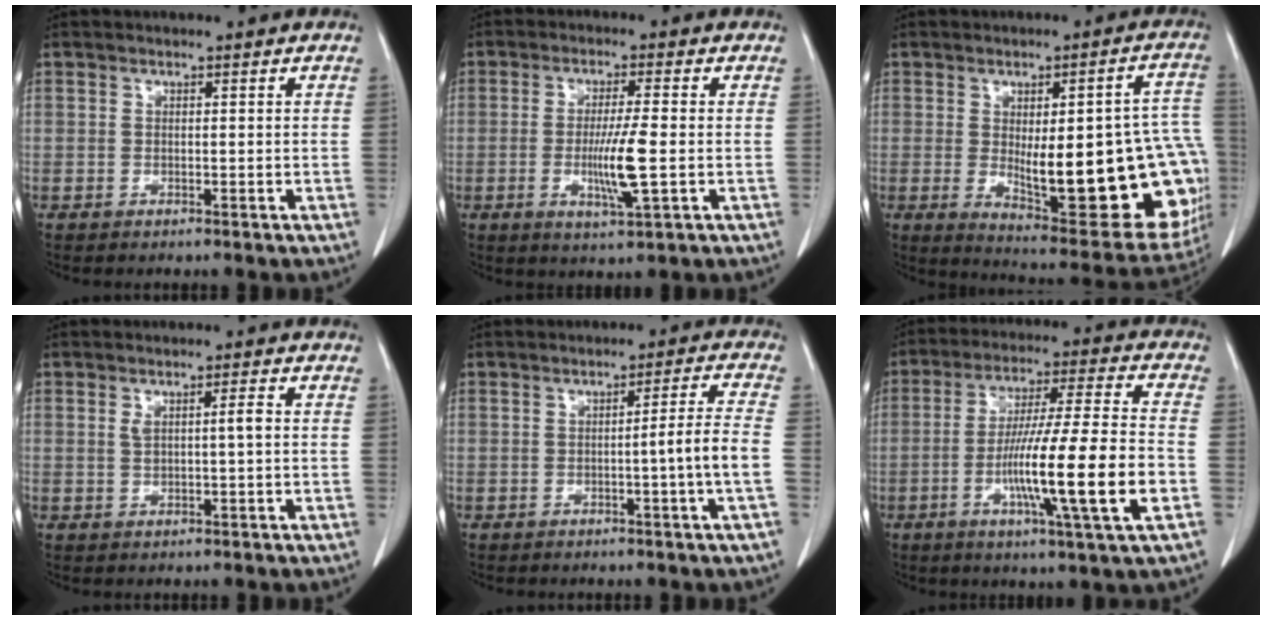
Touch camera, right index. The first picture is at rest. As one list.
[{"total": 7.3, "force": [-1.4, 0.0, 7.1], "torque": [-0.132, -0.015, -0.025]}, {"total": 25.2, "force": [-3.1, 7.1, 24.0], "torque": [-0.228, 0.006, -0.012]}, {"total": 2.5, "force": [0.3, 0.2, 2.5], "torque": [-0.047, 0.007, 0.010]}, {"total": 5.5, "force": [-1.5, -1.5, 5.1], "torque": [-0.069, 0.001, -0.025]}, {"total": 16.8, "force": [-4.7, -0.5, 16.1], "torque": [-0.286, -0.011, -0.085]}]